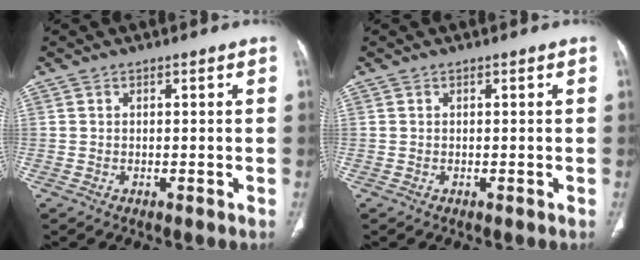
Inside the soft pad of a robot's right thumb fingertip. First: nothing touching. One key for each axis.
{"total": 0.0}